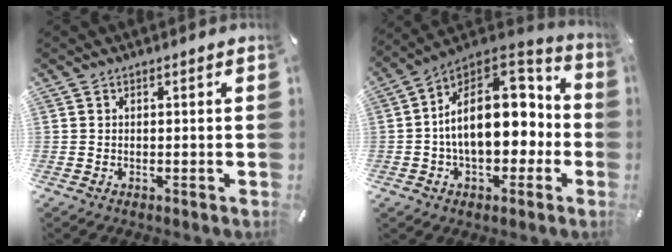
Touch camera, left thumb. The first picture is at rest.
{"total": 21.0, "force": [0.6, 14.1, 15.6], "torque": [-0.237, -0.003, 0.018]}